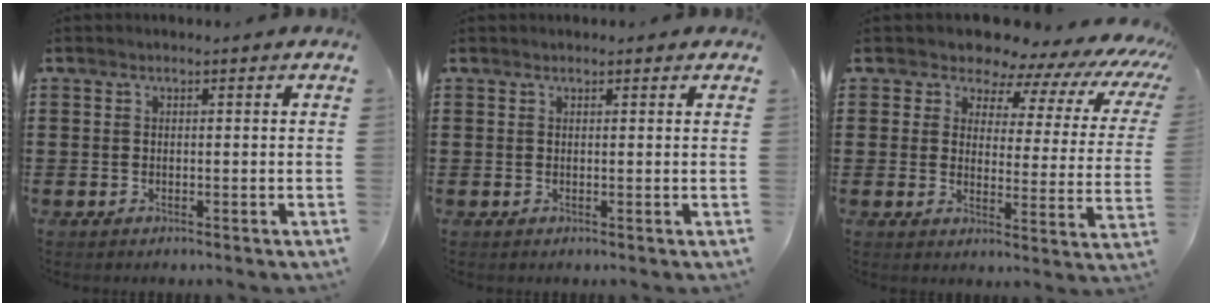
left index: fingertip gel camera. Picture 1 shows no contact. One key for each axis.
{"total": 0.8, "fx": 0.8, "fy": 0.1, "fz": 0.2, "tx": -0.005, "ty": 0.001, "tz": 0.015}
{"total": 7.2, "fx": 6.4, "fy": 2.5, "fz": 2.1, "tx": -0.062, "ty": -0.047, "tz": 0.109}